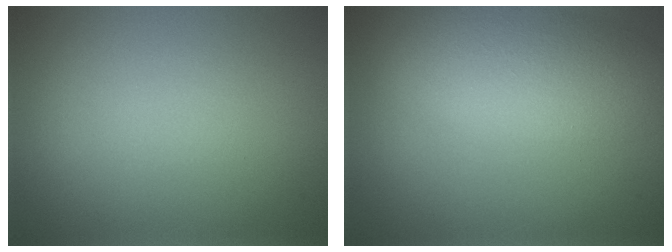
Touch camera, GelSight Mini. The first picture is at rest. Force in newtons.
{"total": 6.8, "press": 6.8, "slide": 0.7}